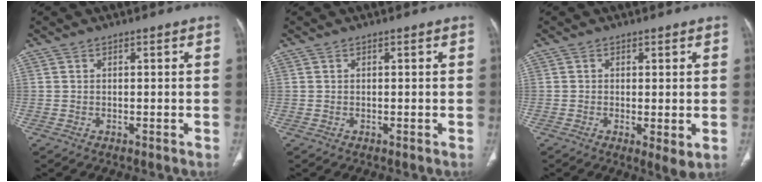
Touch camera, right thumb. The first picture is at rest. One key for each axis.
{"total": 0.0}
{"total": 3.7, "fx": -0.5, "fy": 1.1, "fz": 3.4, "tx": -0.061, "ty": -0.015, "tz": -0.011}